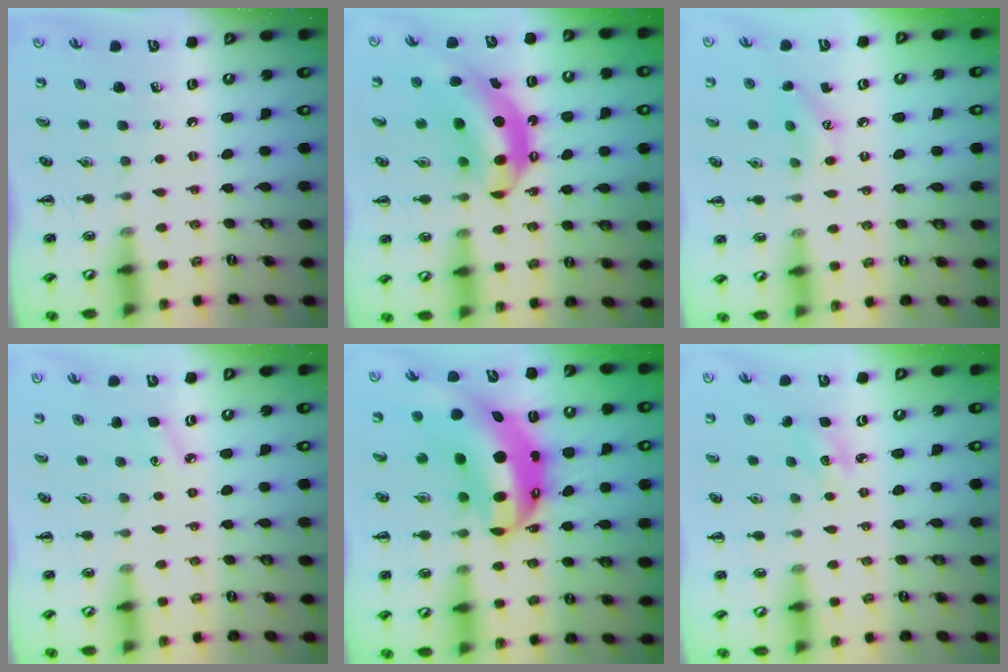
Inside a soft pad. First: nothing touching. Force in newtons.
{"total": 12.6, "press": 12.2, "slide": 3.3}
{"total": 7.0, "press": 6.8, "slide": 1.6}
{"total": 4.4, "press": 4.2, "slide": 1.3}
{"total": 14.4, "press": 14.0, "slide": 3.3}
{"total": 4.2, "press": 4.0, "slide": 1.3}